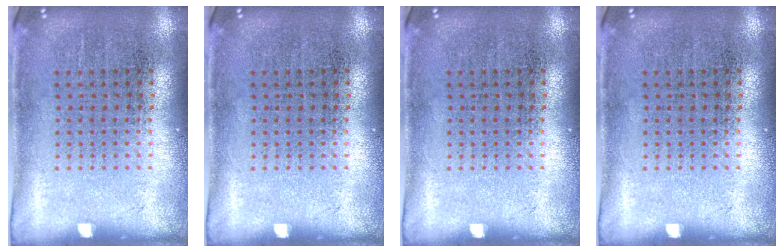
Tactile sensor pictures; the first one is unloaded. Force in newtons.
{"total": 0.0}
{"total": 0.0}
{"total": 0.0}